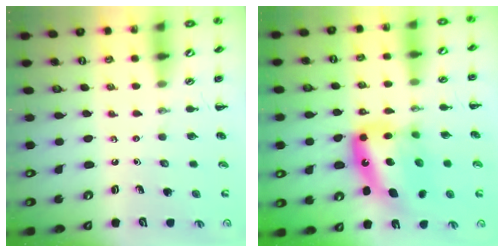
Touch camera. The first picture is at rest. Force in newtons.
{"total": 17.9, "press": 17.3, "slide": 4.7}